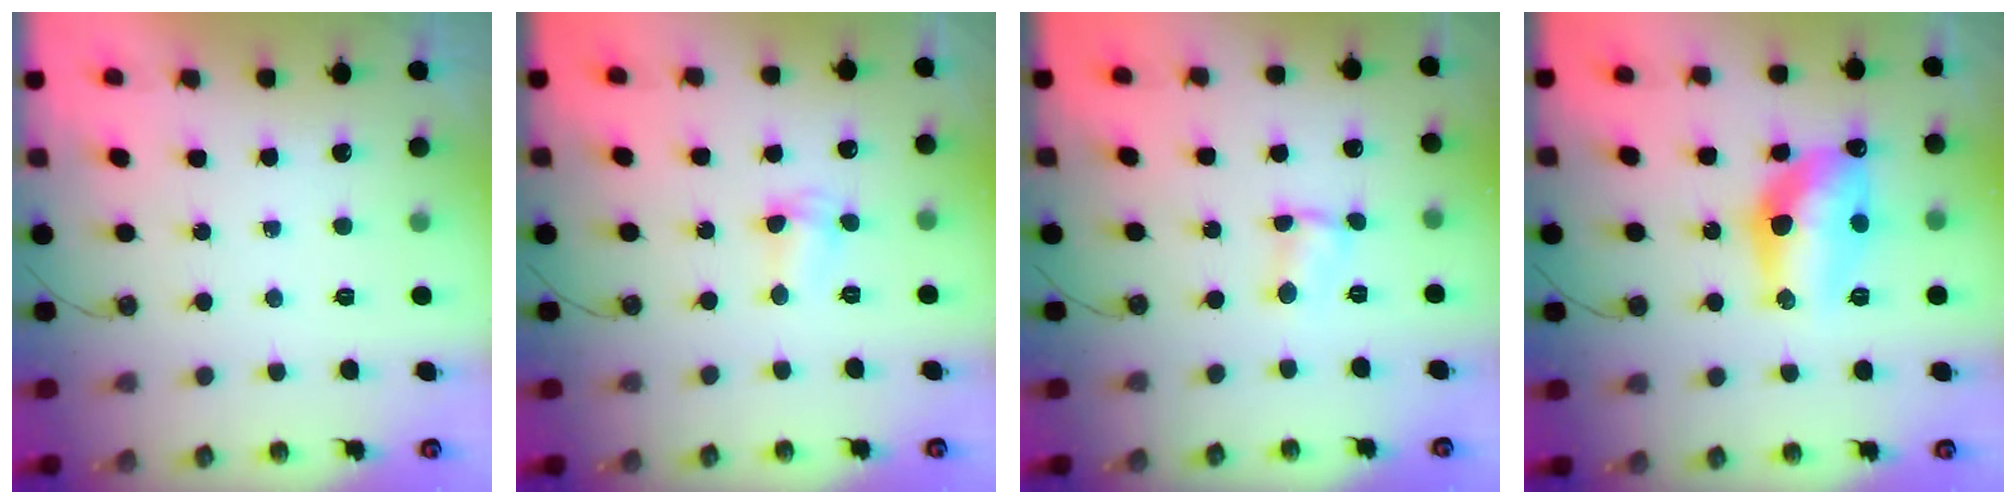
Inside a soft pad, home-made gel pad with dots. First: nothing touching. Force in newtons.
{"total": 2.6, "press": 2.6, "slide": 0.6}
{"total": 1.5, "press": 1.4, "slide": 0.2}
{"total": 13.6, "press": 13.6, "slide": 1.2}